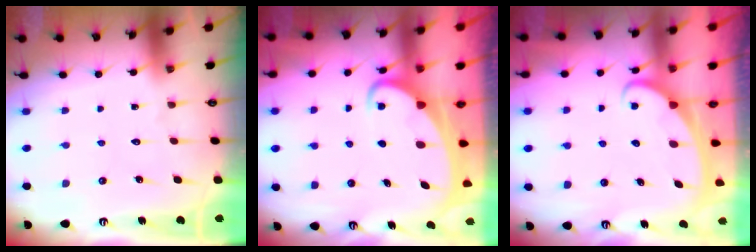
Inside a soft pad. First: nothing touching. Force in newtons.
{"total": 3.0, "press": 2.9, "slide": 0.3}
{"total": 2.4, "press": 2.4, "slide": 0.4}